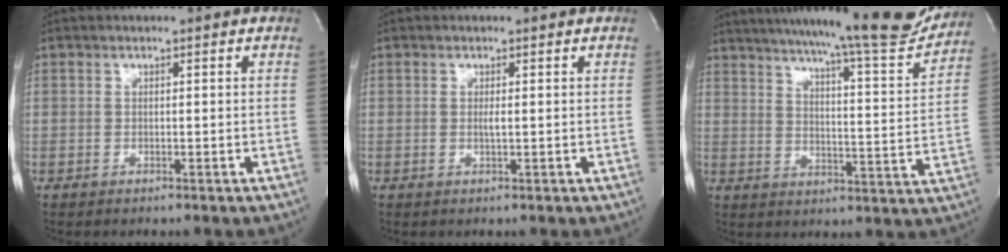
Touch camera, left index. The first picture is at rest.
{"total": 0.9, "force": [-0.4, -0.1, 0.8], "torque": [-0.020, -0.007, -0.005]}
{"total": 21.0, "force": [19.0, 1.1, 9.0], "torque": [-0.135, -0.054, 0.245]}